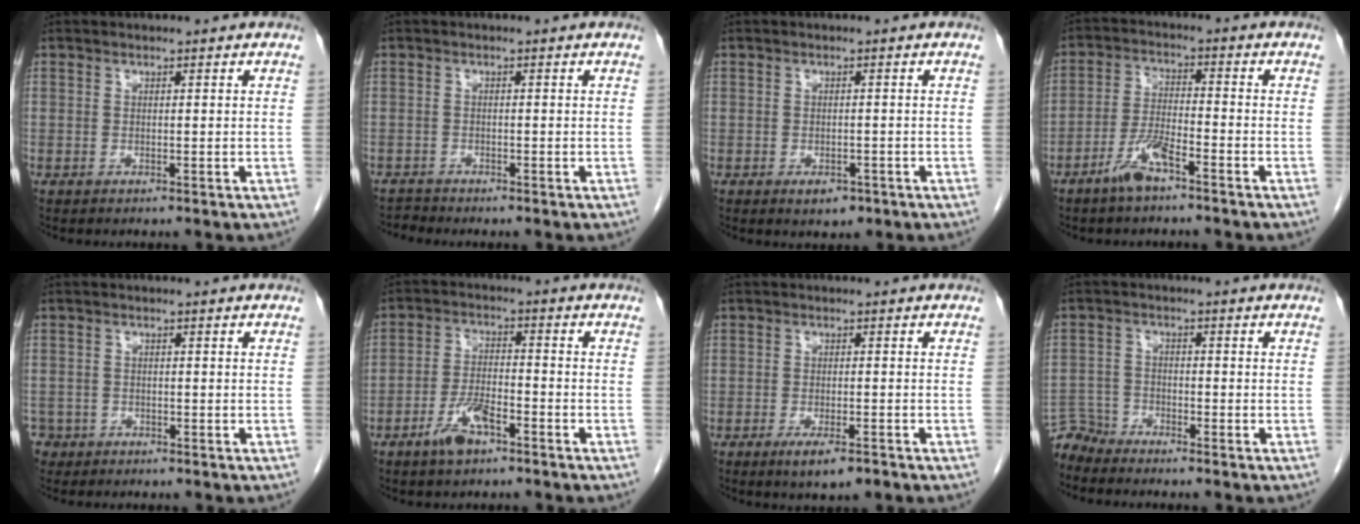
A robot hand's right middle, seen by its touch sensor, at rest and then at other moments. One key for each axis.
{"total": 1.2, "fx": -1.0, "fy": -0.1, "fz": -0.6, "tx": 0.015, "ty": -0.009, "tz": -0.020}
{"total": 2.6, "fx": -1.5, "fy": 1.4, "fz": 1.6, "tx": -0.021, "ty": 0.000, "tz": -0.011}
{"total": 5.8, "fx": -4.0, "fy": 1.1, "fz": 4.0, "tx": -0.091, "ty": -0.001, "tz": -0.078}
{"total": 3.3, "fx": -2.2, "fy": 2.4, "fz": -0.2, "tx": 0.003, "ty": 0.006, "tz": -0.040}
{"total": 6.0, "fx": -3.8, "fy": 2.0, "fz": 4.2, "tx": -0.091, "ty": 0.003, "tz": -0.069}
{"total": 4.3, "fx": -2.8, "fy": 0.8, "fz": 3.2, "tx": -0.055, "ty": -0.006, "tz": -0.041}
{"total": 4.0, "fx": -3.9, "fy": 0.4, "fz": -0.8, "tx": 0.022, "ty": -0.008, "tz": -0.073}